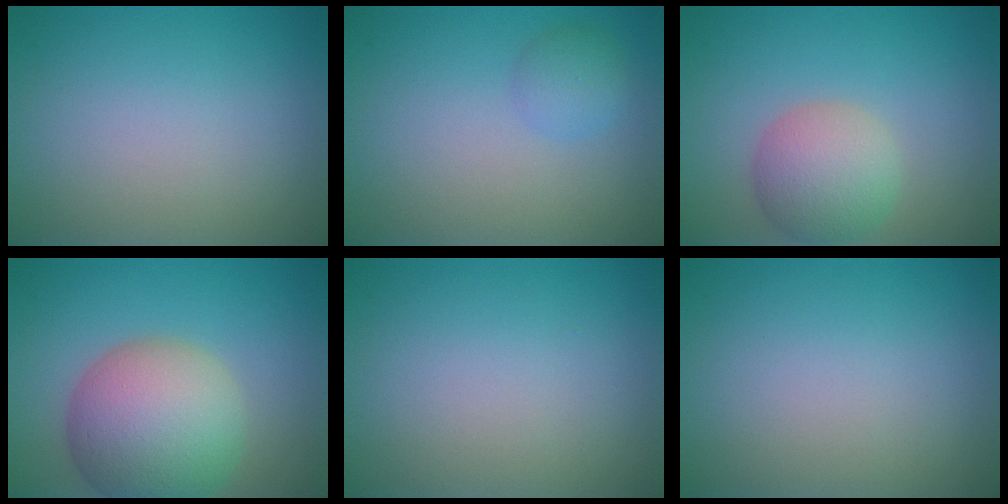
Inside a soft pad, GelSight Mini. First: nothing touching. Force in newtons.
{"total": 1.8, "press": 1.8, "slide": 0.0}
{"total": 4.6, "press": 4.6, "slide": 0.3}
{"total": 9.7, "press": 9.7, "slide": 0.6}
{"total": 0.0}
{"total": 0.0}